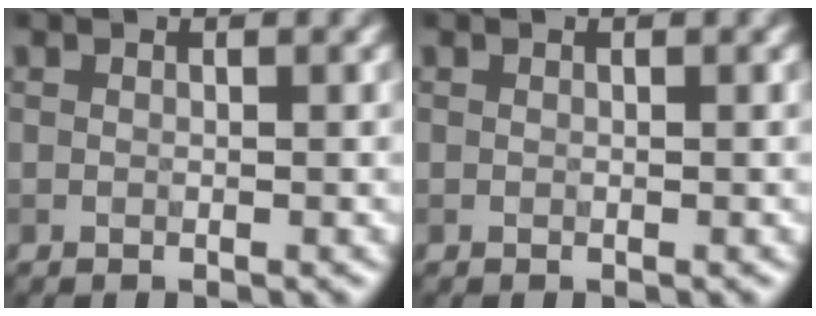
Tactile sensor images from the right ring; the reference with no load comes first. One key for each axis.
{"total": 0.0}